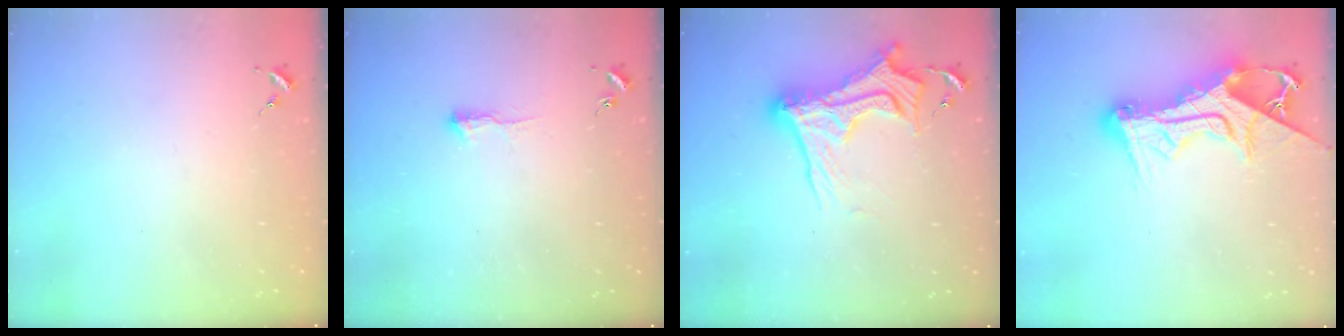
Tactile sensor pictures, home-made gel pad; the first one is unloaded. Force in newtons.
{"total": 5.2, "press": 5.1, "slide": 0.7}
{"total": 17.6, "press": 17.5, "slide": 0.9}
{"total": 17.8, "press": 17.7, "slide": 1.7}